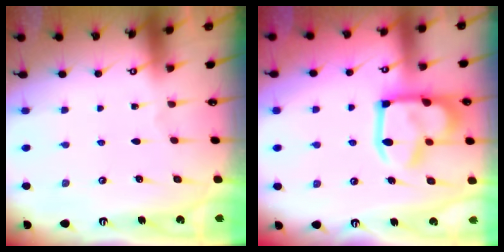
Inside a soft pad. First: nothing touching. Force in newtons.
{"total": 19.7, "press": 19.7, "slide": 1.4}